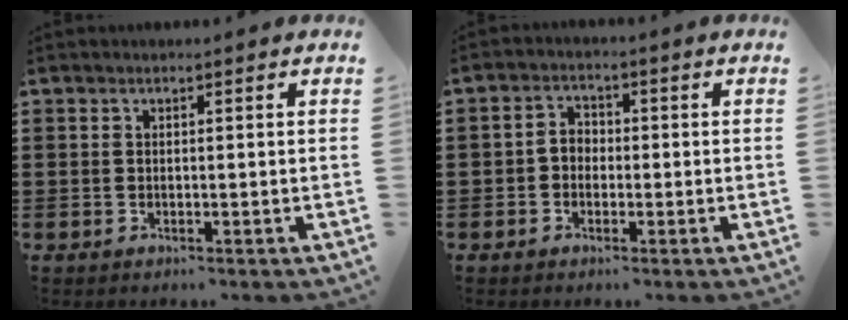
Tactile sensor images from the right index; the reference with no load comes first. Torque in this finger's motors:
{"motor_torque": [0.47, -0.38, 0.28, 0.07]}